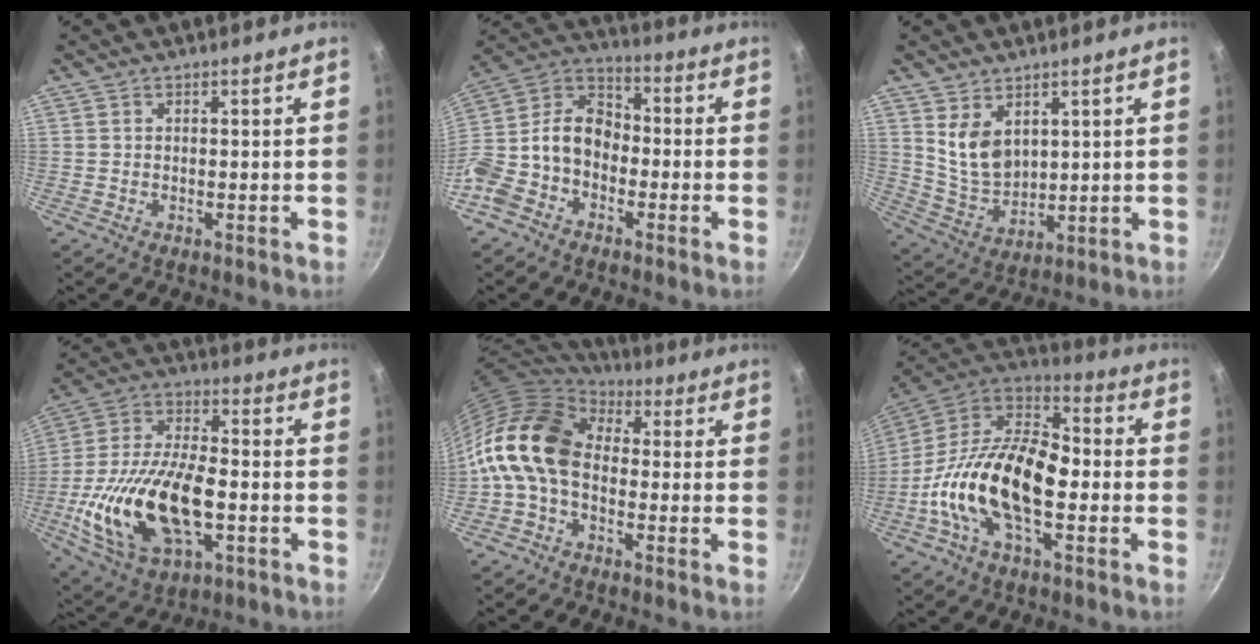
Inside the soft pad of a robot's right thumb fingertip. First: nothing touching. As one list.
[{"total": 16.8, "force": [-2.8, 12.9, 10.4], "torque": [-0.195, 0.068, -0.073]}, {"total": 8.2, "force": [3.7, 5.3, 5.1], "torque": [-0.075, -0.036, 0.088]}, {"total": 23.5, "force": [-5.2, 12.4, 19.2], "torque": [-0.372, 0.025, -0.090]}, {"total": 15.0, "force": [-0.5, 10.3, 10.8], "torque": [-0.190, 0.033, -0.031]}, {"total": 22.3, "force": [-4.3, 11.8, 18.5], "torque": [-0.321, 0.047, -0.098]}]